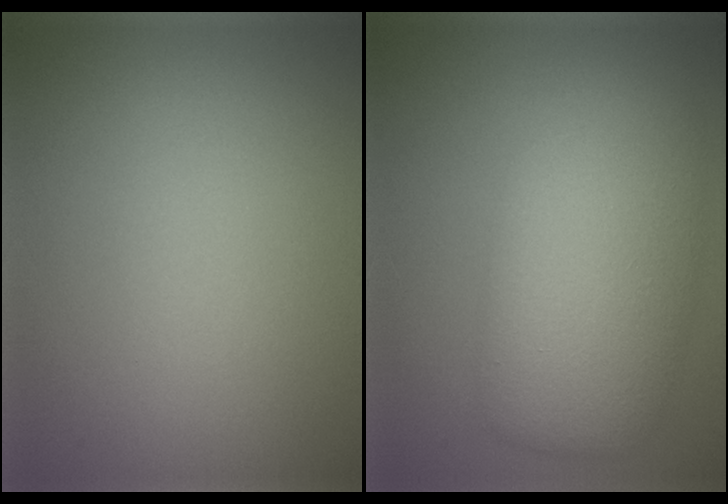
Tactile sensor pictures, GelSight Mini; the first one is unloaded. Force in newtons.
{"total": 7.6, "press": 7.6, "slide": 0.3}